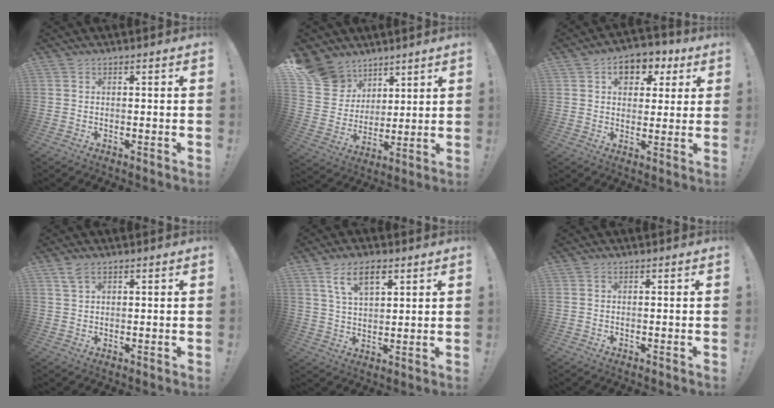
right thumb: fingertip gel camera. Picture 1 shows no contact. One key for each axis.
{"total": 12.3, "fx": 8.2, "fy": 8.9, "fz": 2.4, "tx": -0.053, "ty": -0.058, "tz": 0.168}
{"total": 8.5, "fx": 3.4, "fy": 6.4, "fz": 4.5, "tx": -0.054, "ty": -0.010, "tz": 0.061}
{"total": 3.1, "fx": 2.0, "fy": 1.6, "fz": 1.8, "tx": -0.034, "ty": -0.003, "tz": 0.036}
{"total": 9.1, "fx": 5.0, "fy": 4.4, "fz": 6.2, "tx": -0.115, "ty": -0.004, "tz": 0.092}
{"total": 0.0}